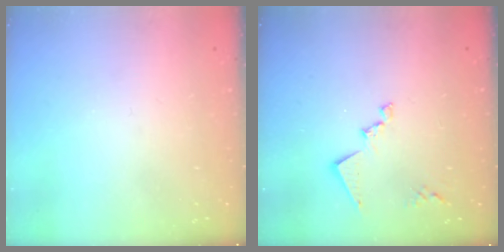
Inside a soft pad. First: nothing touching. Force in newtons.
{"total": 11.4, "press": 11.4, "slide": 0.6}